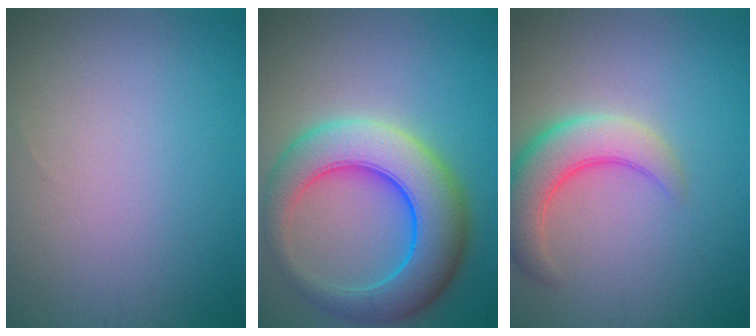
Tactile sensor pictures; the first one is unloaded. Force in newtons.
{"total": 9.2, "press": 9.2, "slide": 0.3}
{"total": 5.2, "press": 5.2, "slide": 0.3}